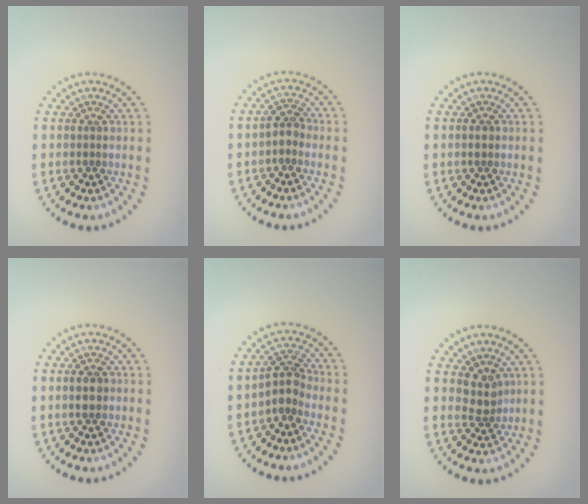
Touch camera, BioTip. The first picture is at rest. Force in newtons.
{"total": 1.6, "press": 1.4, "slide": 0.7}
{"total": 1.0, "press": 1.0, "slide": 0.1}
{"total": 1.6, "press": 1.6, "slide": 0.2}
{"total": 2.4, "press": 1.9, "slide": 1.5}
{"total": 2.2, "press": 1.7, "slide": 1.4}